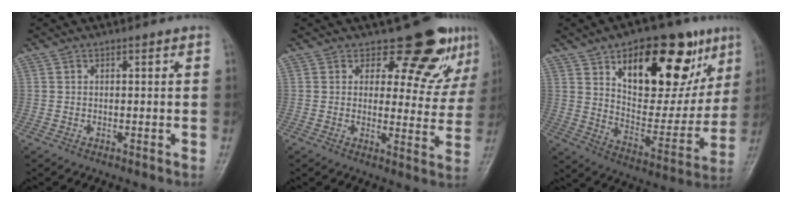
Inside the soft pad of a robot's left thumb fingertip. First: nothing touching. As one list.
[{"total": 10.5, "force": [7.8, 5.2, 4.6], "torque": [-0.017, -0.059, 0.090]}, {"total": 25.1, "force": [12.2, 12.4, 18.1], "torque": [-0.209, -0.033, 0.193]}]